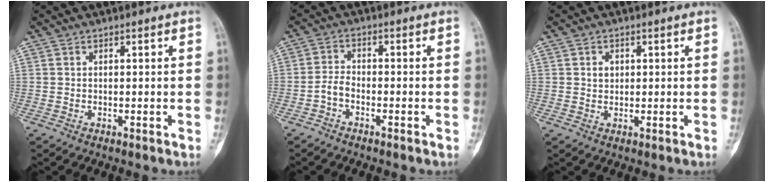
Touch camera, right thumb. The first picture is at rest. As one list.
[{"total": 2.5, "force": [-1.4, 1.3, 1.6], "torque": [-0.032, 0.018, -0.034]}, {"total": 2.1, "force": [0.5, 1.7, 1.0], "torque": [-0.006, 0.000, 0.008]}]